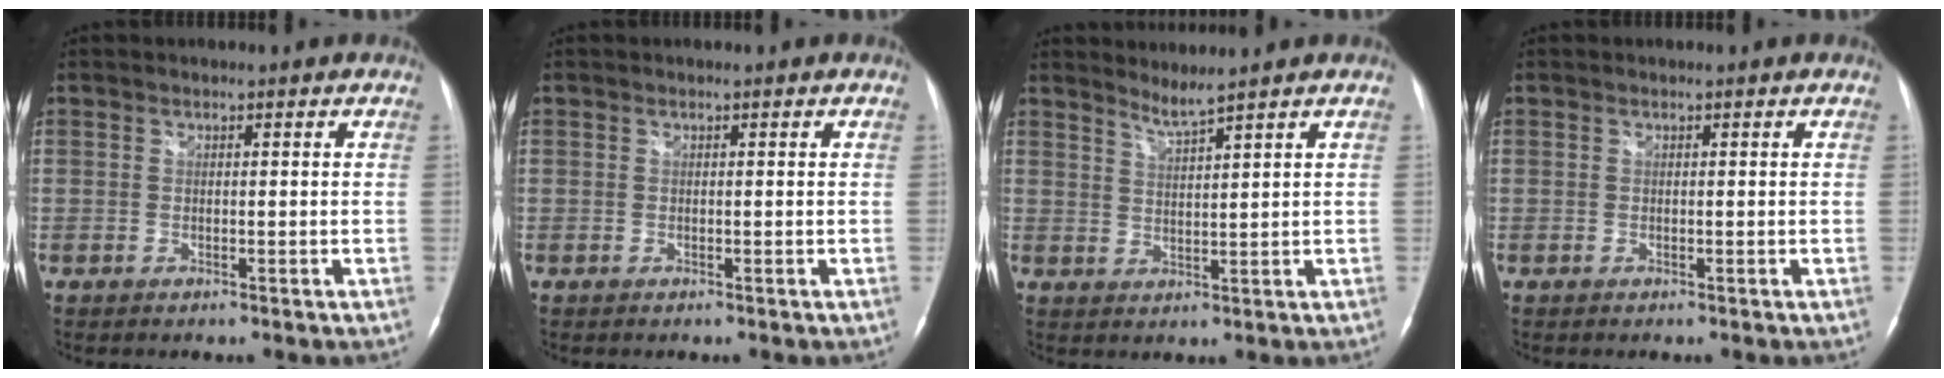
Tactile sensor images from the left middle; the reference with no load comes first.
{"total": 0.0}
{"total": 2.6, "force": [2.4, -1.1, 0.5], "torque": [-0.015, -0.012, 0.051]}
{"total": 0.0}